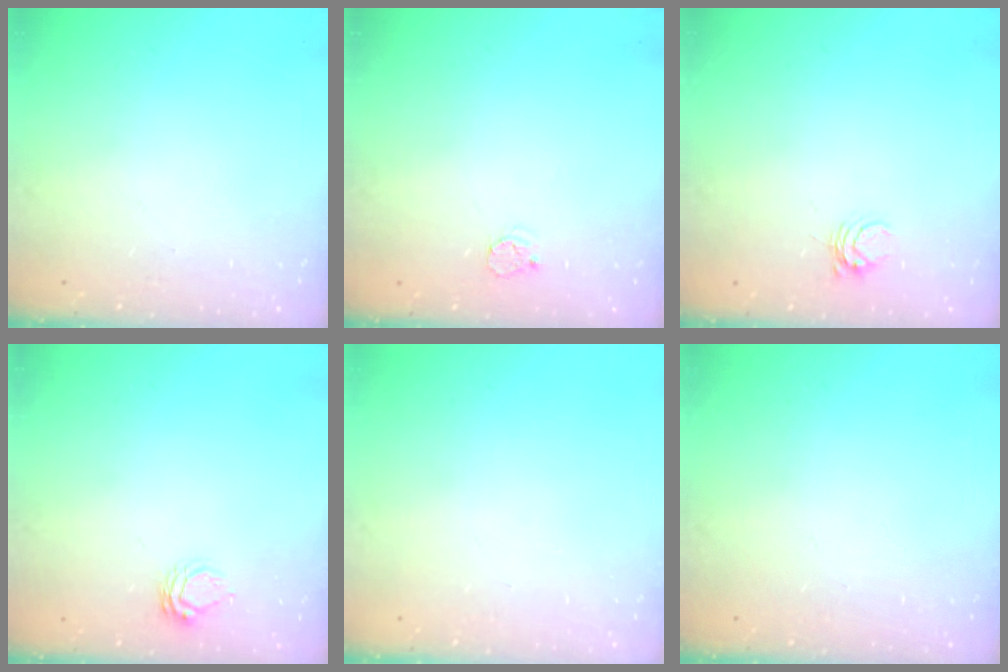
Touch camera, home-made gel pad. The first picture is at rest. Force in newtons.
{"total": 3.4, "press": 3.4, "slide": 0.3}
{"total": 4.4, "press": 4.4, "slide": 0.3}
{"total": 5.6, "press": 5.6, "slide": 0.5}
{"total": 0.0}
{"total": 0.0}